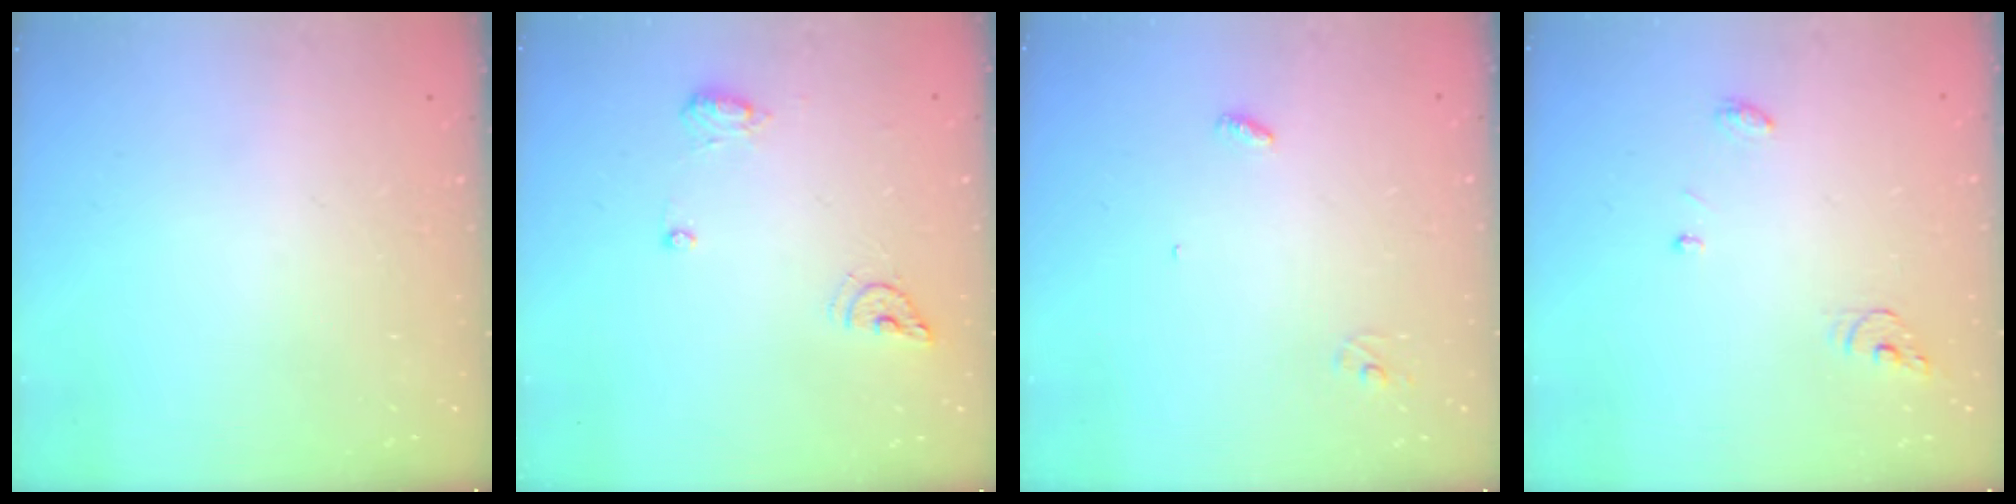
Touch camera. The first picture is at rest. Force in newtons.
{"total": 7.7, "press": 7.6, "slide": 1.3}
{"total": 2.7, "press": 2.7, "slide": 0.2}
{"total": 4.0, "press": 3.9, "slide": 0.4}